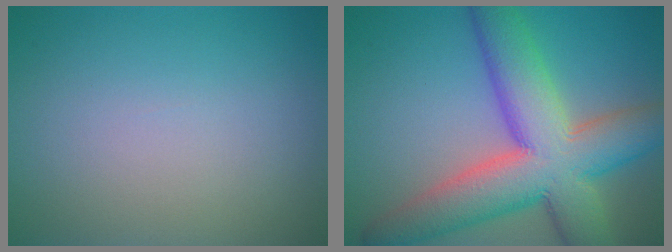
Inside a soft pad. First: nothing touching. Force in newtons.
{"total": 11.8, "press": 11.8, "slide": 0.7}